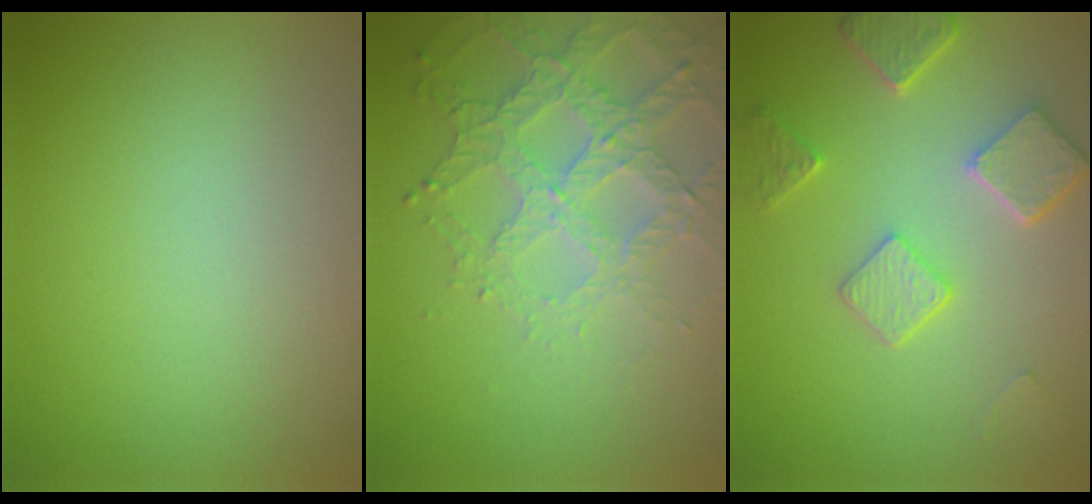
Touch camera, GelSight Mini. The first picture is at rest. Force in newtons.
{"total": 4.7, "press": 4.1, "slide": 2.2}
{"total": 4.6, "press": 3.6, "slide": 2.8}